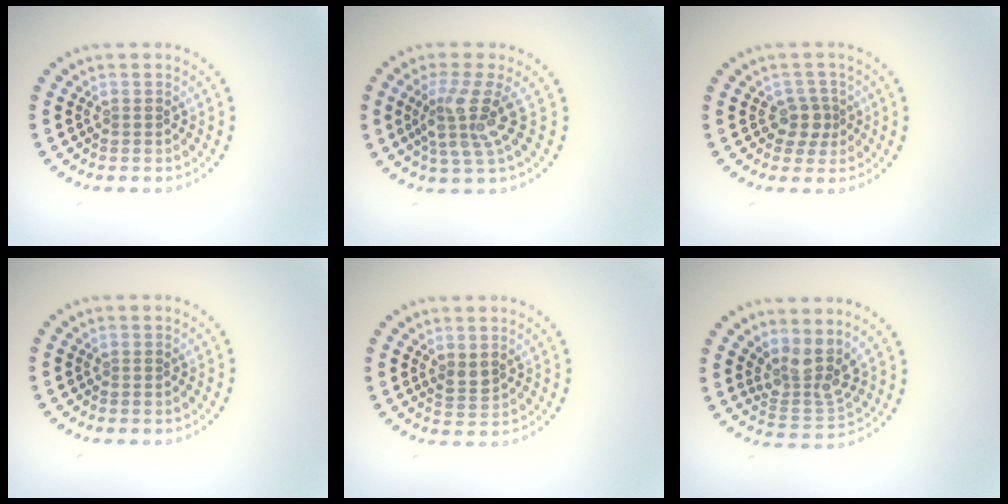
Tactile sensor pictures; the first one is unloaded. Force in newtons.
{"total": 3.9, "press": 3.0, "slide": 2.6}
{"total": 2.2, "press": 1.9, "slide": 1.1}
{"total": 0.0}
{"total": 1.3, "press": 1.1, "slide": 0.5}
{"total": 3.6, "press": 2.8, "slide": 2.3}